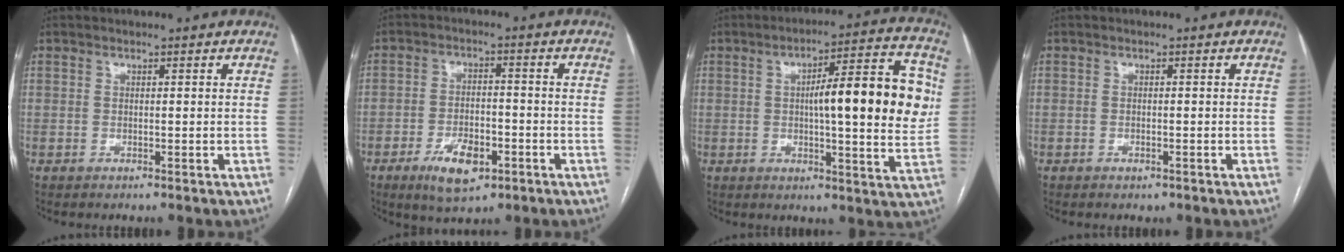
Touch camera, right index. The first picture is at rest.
{"total": 7.8, "force": [-4.0, 3.4, 5.8], "torque": [-0.104, -0.003, -0.062]}
{"total": 16.7, "force": [2.1, 3.1, 16.2], "torque": [-0.219, 0.029, 0.028]}
{"total": 0.9, "force": [-0.5, 0.5, 0.5], "torque": [-0.011, -0.001, -0.003]}